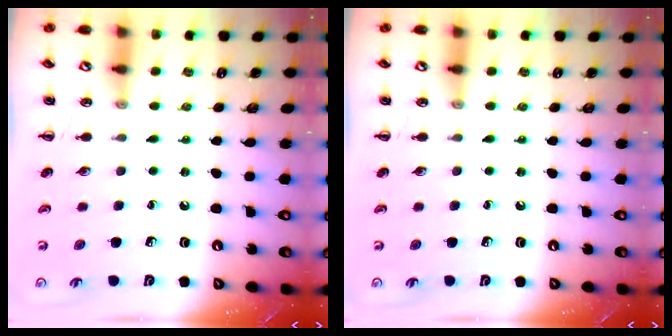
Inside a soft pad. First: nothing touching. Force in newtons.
{"total": 0.0}